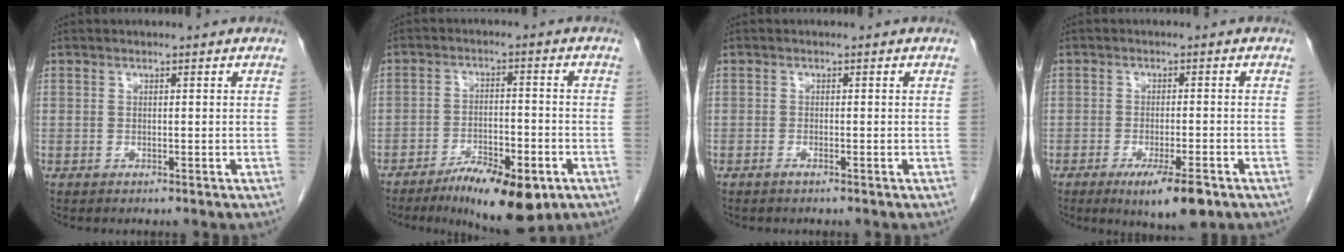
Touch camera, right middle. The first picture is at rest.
{"total": 10.8, "force": [-6.7, 3.0, 8.0], "torque": [-0.120, -0.010, -0.100]}
{"total": 0.8, "force": [-0.6, 0.0, 0.5], "torque": [-0.012, -0.001, -0.013]}
{"total": 7.2, "force": [-4.2, 1.1, 5.7], "torque": [-0.088, -0.014, -0.061]}